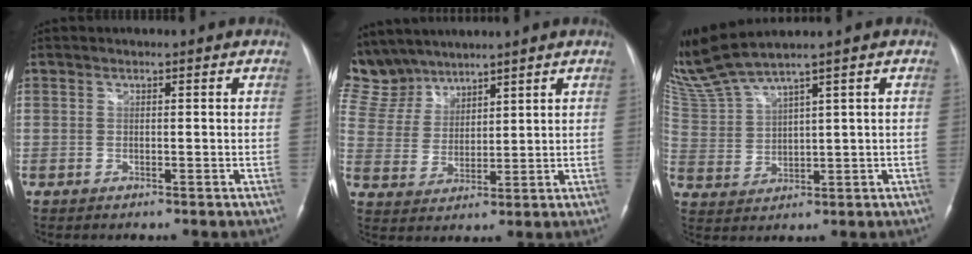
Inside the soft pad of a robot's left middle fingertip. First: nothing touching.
{"total": 10.5, "force": [9.5, 4.4, 1.0], "torque": [-0.038, 0.019, 0.208]}
{"total": 8.3, "force": [7.4, -1.2, 3.5], "torque": [-0.093, 0.006, 0.163]}